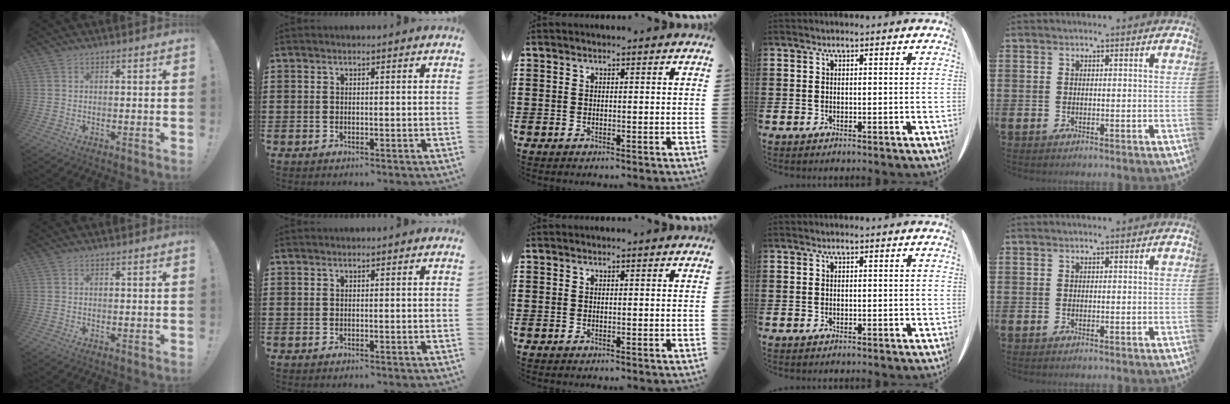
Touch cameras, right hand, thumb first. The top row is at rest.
{}